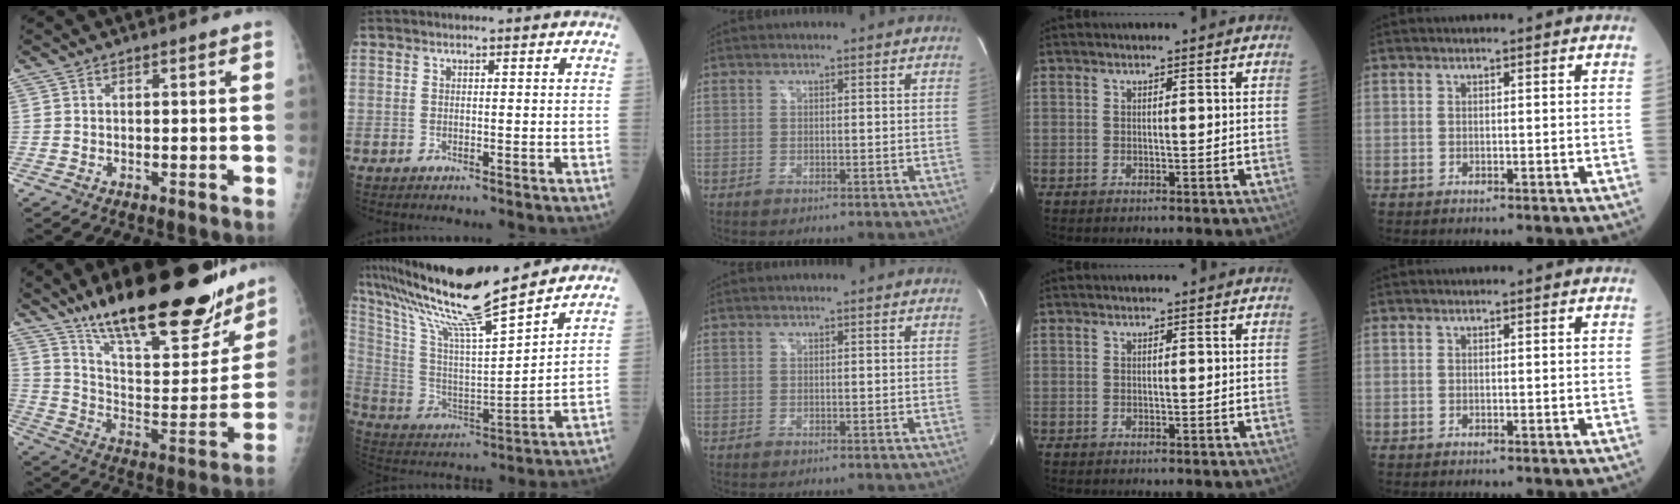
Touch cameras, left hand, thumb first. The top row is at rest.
{"thumb": {"total": 30.3, "force": [22.0, 9.4, 18.6], "torque": [-0.250, -0.083, 0.342]}, "index": {"total": 19.3, "force": [16.6, -0.9, 9.8], "torque": [-0.200, -0.007, 0.300]}}